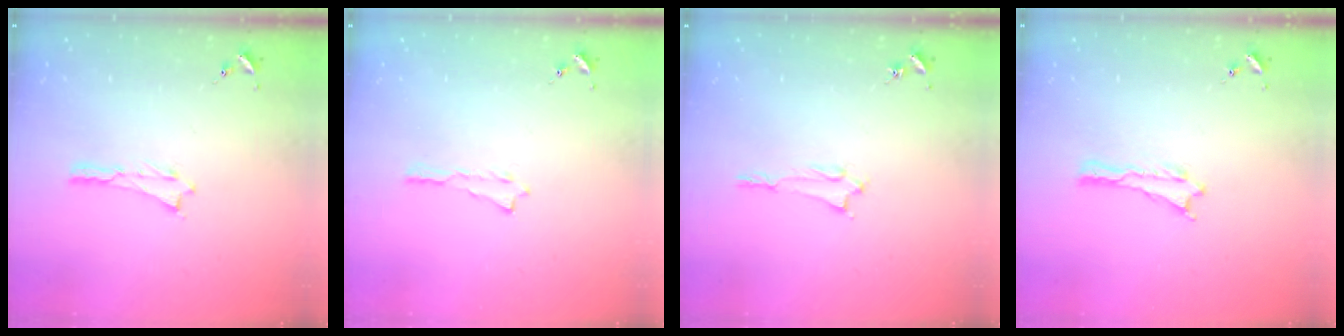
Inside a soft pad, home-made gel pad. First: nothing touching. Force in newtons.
{"total": 0.0}
{"total": 1.2, "press": 1.2, "slide": 0.1}
{"total": 0.0}